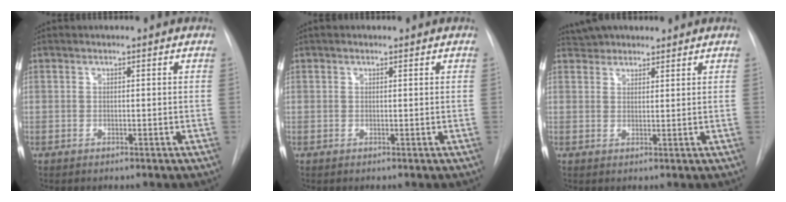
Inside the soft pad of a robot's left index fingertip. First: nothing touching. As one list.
[{"total": 0.6, "force": [0.5, 0.3, 0.2], "torque": [-0.008, 0.005, 0.006]}, {"total": 4.0, "force": [3.7, 1.6, 0.4], "torque": [-0.008, 0.028, 0.064]}]